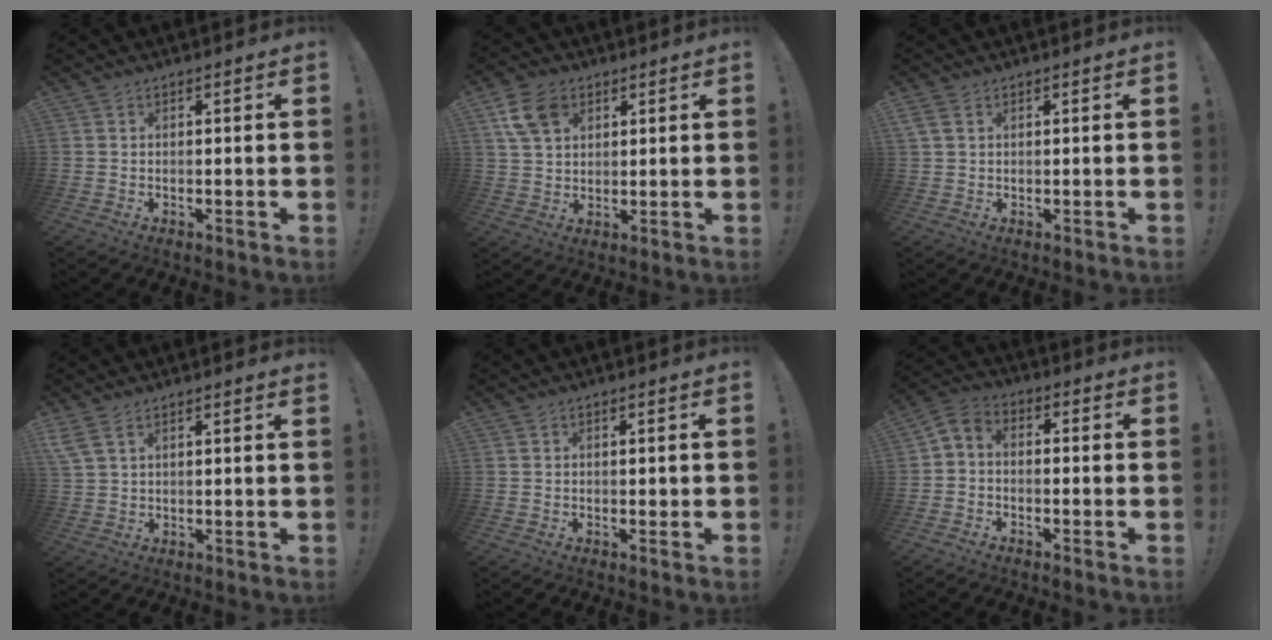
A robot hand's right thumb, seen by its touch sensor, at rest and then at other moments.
{"total": 10.7, "force": [4.9, 7.8, 5.6], "torque": [-0.098, -0.011, 0.098]}
{"total": 2.9, "force": [1.5, 1.9, 1.5], "torque": [-0.033, 0.002, 0.031]}
{"total": 4.2, "force": [3.0, 1.5, 2.6], "torque": [-0.058, -0.005, 0.061]}
{"total": 0.6, "force": [0.2, 0.5, 0.2], "torque": [0.004, 0.000, 0.002]}
{"total": 4.4, "force": [-3.0, 2.5, 1.9], "torque": [-0.046, 0.011, -0.059]}